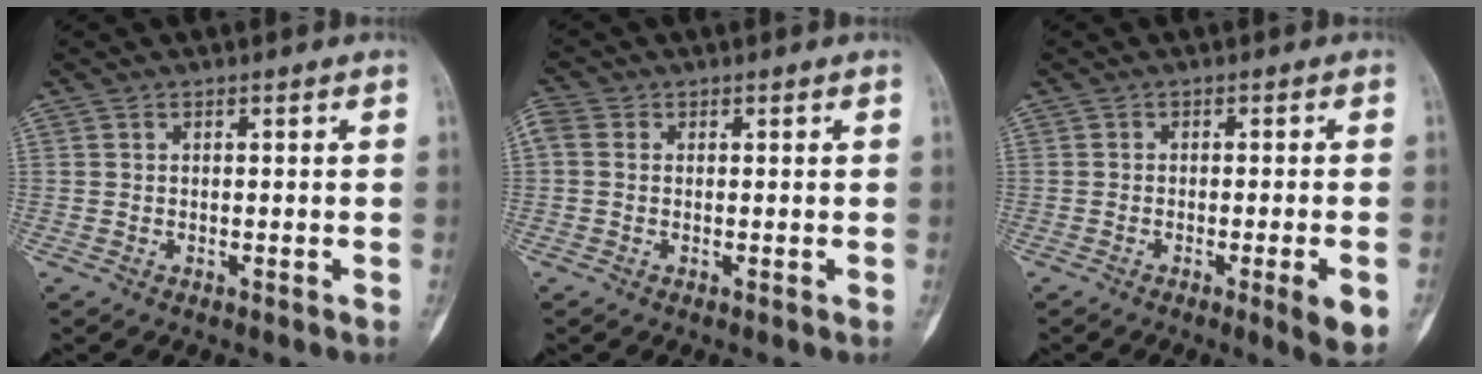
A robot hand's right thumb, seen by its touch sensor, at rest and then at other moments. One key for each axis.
{"total": 2.5, "fx": 0.5, "fy": 1.8, "fz": 1.7, "tx": -0.052, "ty": 0.011, "tz": 0.004}
{"total": 5.7, "fx": -2.1, "fy": 0.6, "fz": 5.3, "tx": -0.071, "ty": -0.004, "tz": -0.028}